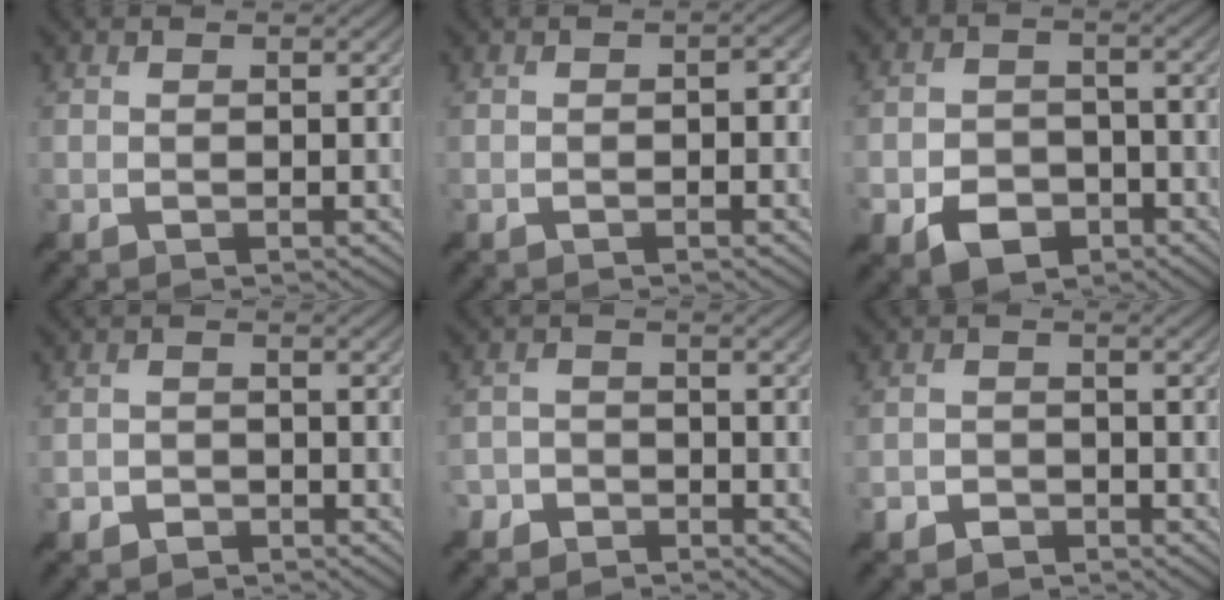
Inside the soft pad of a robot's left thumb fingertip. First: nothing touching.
{"total": 1.4, "force": [-0.5, 0.5, 1.2], "torque": [-0.019, 0.006, -0.009]}
{"total": 6.4, "force": [-3.7, 4.0, 3.3], "torque": [-0.064, -0.005, -0.071]}
{"total": 2.1, "force": [-1.6, 1.2, 0.5], "torque": [-0.005, 0.000, -0.036]}
{"total": 3.0, "force": [-2.3, 1.9, 0.1], "torque": [0.007, 0.005, -0.051]}
{"total": 2.4, "force": [-1.9, 1.4, 0.6], "torque": [-0.008, -0.001, -0.042]}